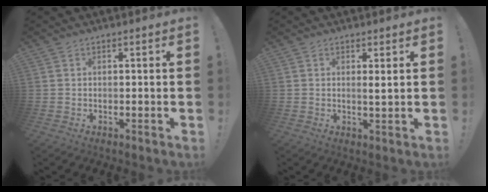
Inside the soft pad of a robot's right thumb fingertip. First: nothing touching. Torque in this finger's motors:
{"motor_torque": [-0.08, 0.16, 0.06, 0.22, 0.02]}